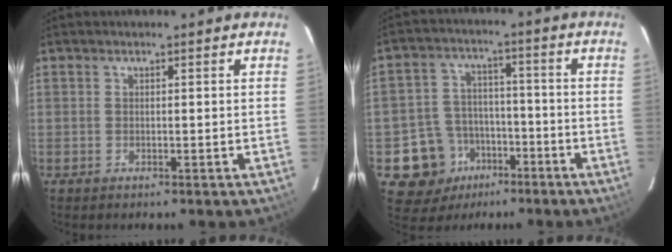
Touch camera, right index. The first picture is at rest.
{"total": 11.0, "force": [-5.5, 9.3, 2.3], "torque": [-0.073, 0.033, -0.071]}